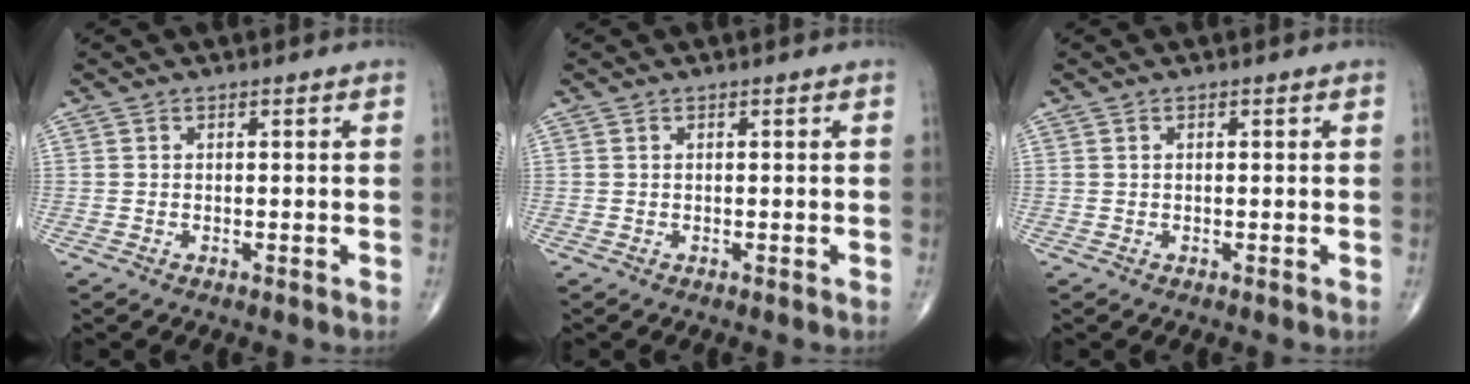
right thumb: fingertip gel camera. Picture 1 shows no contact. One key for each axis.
{"total": 0.0}
{"total": 0.0}